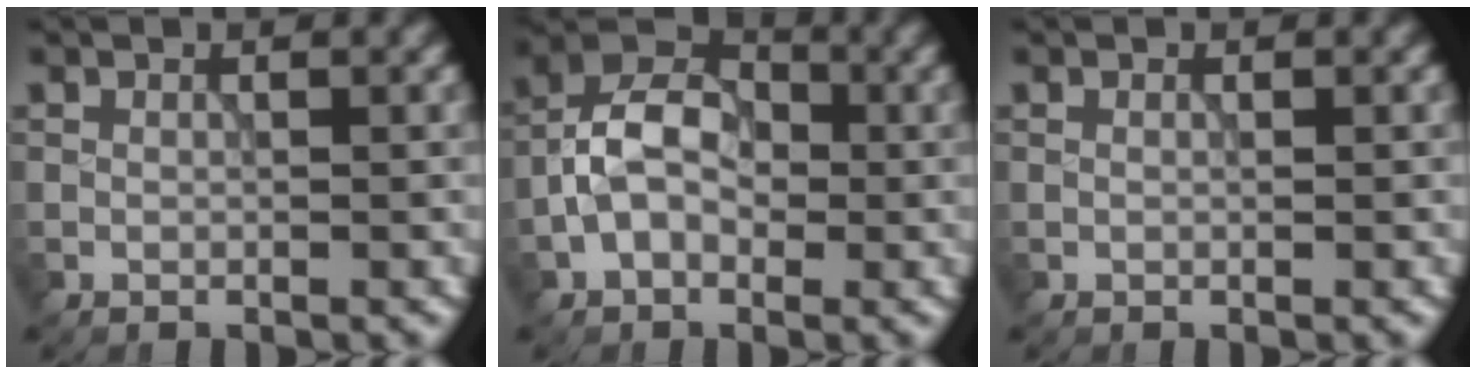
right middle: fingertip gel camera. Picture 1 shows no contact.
{"total": 5.9, "force": [-1.2, 4.0, 4.2], "torque": [-0.072, 0.017, -0.029]}
{"total": 0.0}